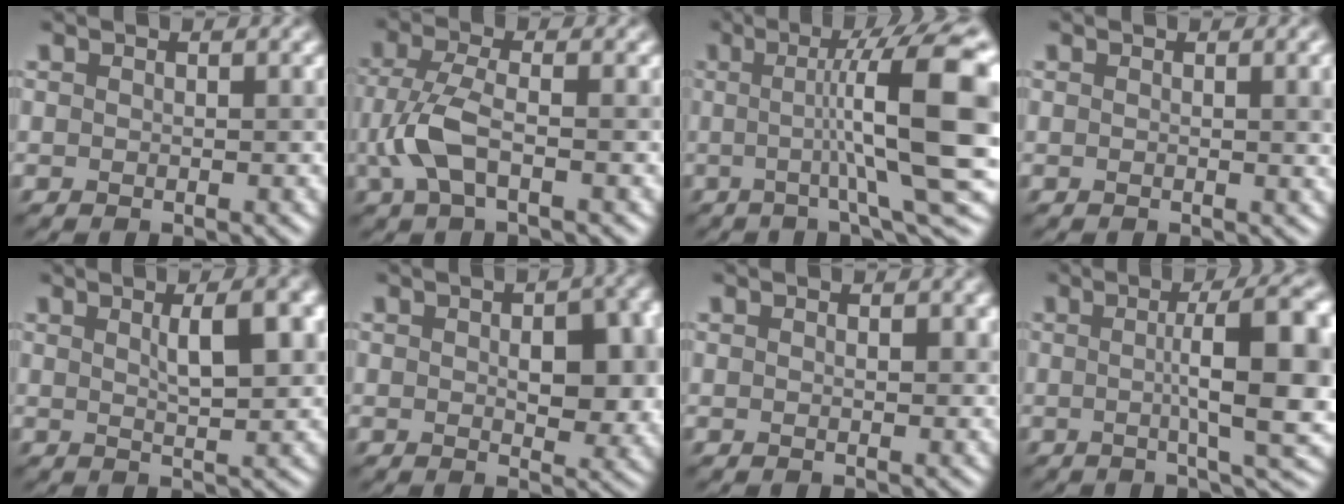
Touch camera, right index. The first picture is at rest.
{"total": 3.7, "force": [-1.0, 1.5, 3.2], "torque": [-0.083, 0.001, -0.021]}
{"total": 12.3, "force": [0.5, 1.9, 12.2], "torque": [-0.140, 0.011, 0.008]}
{"total": 2.9, "force": [0.4, 1.0, 2.7], "torque": [-0.013, 0.005, 0.005]}
{"total": 5.1, "force": [1.6, 1.5, 4.7], "torque": [-0.048, 0.009, 0.025]}
{"total": 5.9, "force": [0.5, 3.0, 5.0], "torque": [-0.056, -0.002, 0.018]}
{"total": 0.9, "force": [0.5, 0.3, 0.6], "torque": [-0.002, -0.001, 0.013]}
{"total": 11.1, "force": [0.6, 2.6, 10.8], "torque": [-0.115, 0.011, 0.008]}